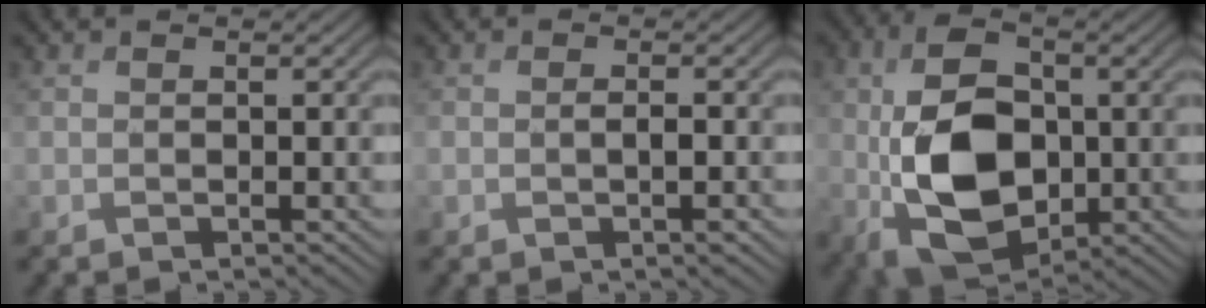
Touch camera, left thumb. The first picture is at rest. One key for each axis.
{"total": 1.7, "fx": -0.4, "fy": 0.6, "fz": 1.5, "tx": -0.028, "ty": -0.001, "tz": -0.005}
{"total": 13.8, "fx": -0.7, "fy": 8.6, "fz": 10.8, "tx": -0.235, "ty": 0.001, "tz": -0.019}